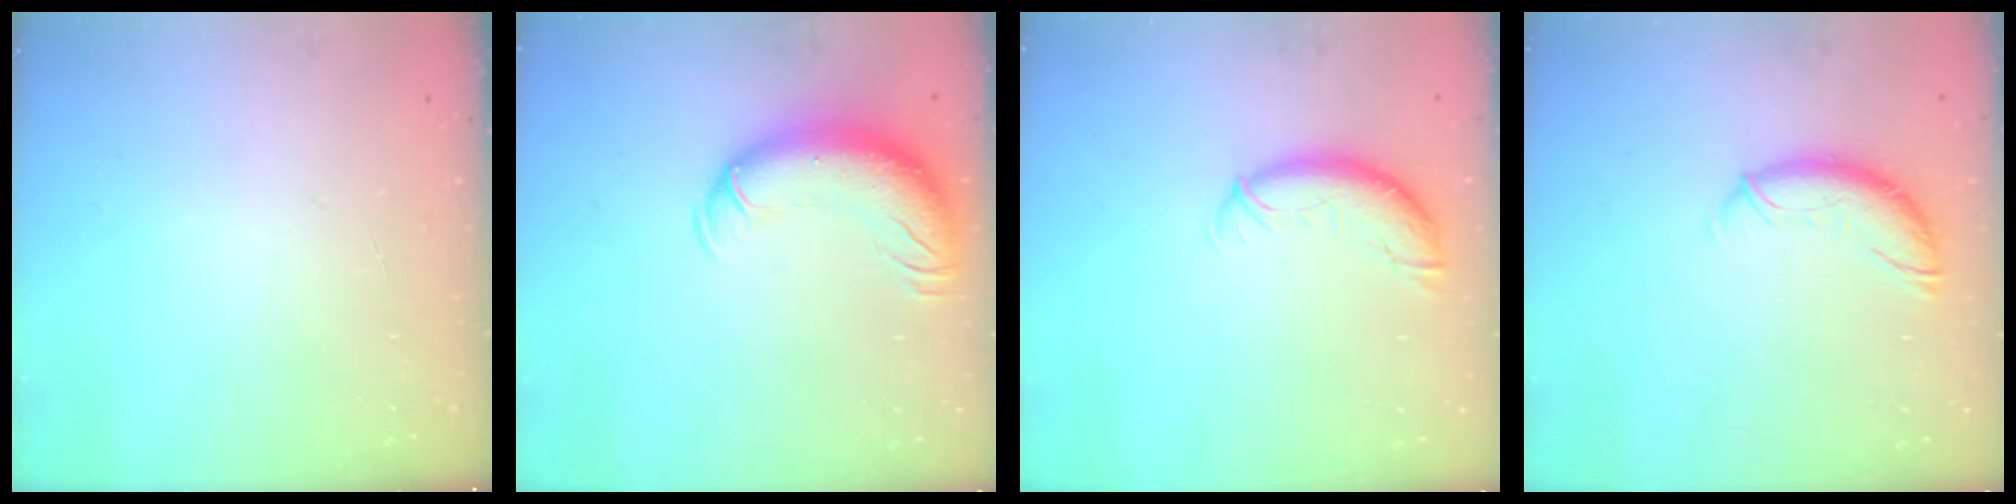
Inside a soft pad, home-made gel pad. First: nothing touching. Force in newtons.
{"total": 13.1, "press": 12.8, "slide": 3.0}
{"total": 9.8, "press": 9.6, "slide": 1.9}
{"total": 10.7, "press": 10.6, "slide": 1.4}